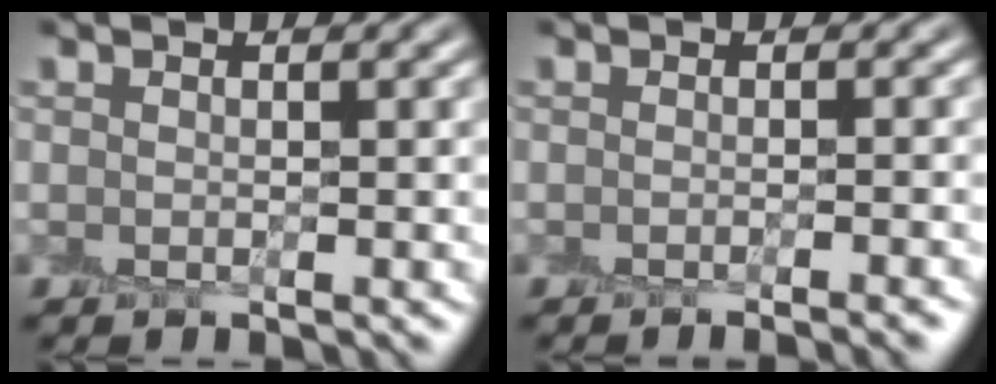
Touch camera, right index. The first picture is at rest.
{"total": 2.6, "force": [-1.7, 0.6, 1.9], "torque": [-0.008, 0.003, -0.022]}